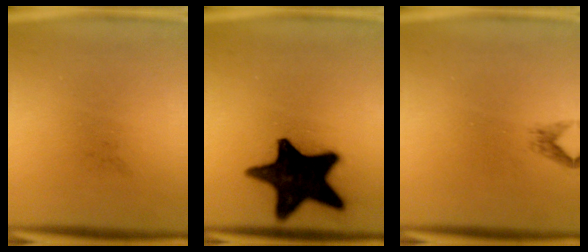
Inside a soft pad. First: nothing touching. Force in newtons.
{"total": 19.1}
{"total": 1.1}